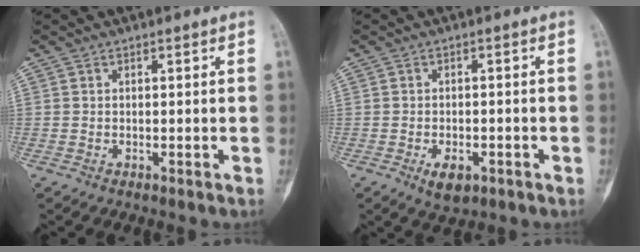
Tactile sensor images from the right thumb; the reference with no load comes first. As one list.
[{"total": 4.4, "force": [-2.0, 2.3, 3.1], "torque": [-0.049, 0.004, -0.025]}]